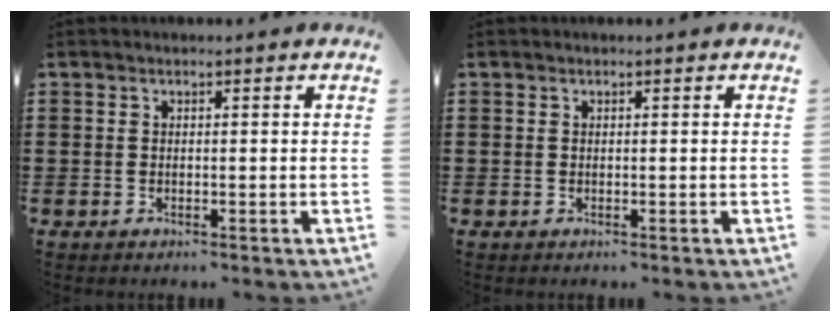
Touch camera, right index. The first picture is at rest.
{"total": 0.0}